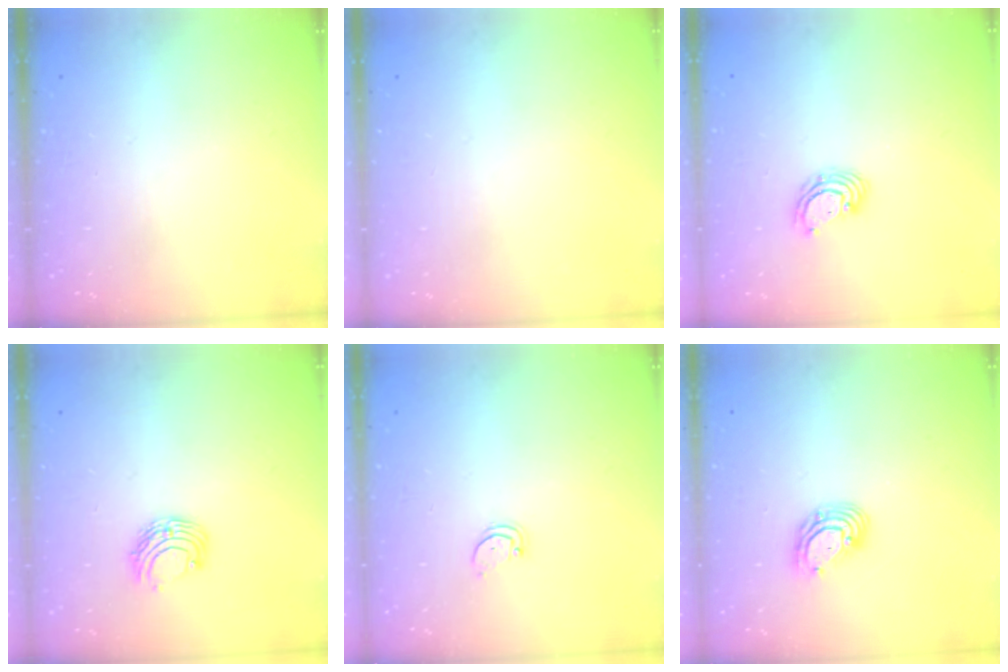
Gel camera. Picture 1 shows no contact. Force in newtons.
{"total": 0.0}
{"total": 4.6, "press": 4.6, "slide": 0.2}
{"total": 6.7, "press": 6.6, "slide": 0.8}
{"total": 1.5, "press": 1.5, "slide": 0.1}
{"total": 7.5, "press": 7.3, "slide": 1.3}